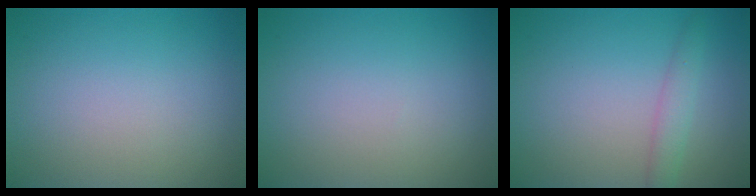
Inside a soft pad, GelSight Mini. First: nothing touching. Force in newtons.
{"total": 0.0}
{"total": 1.8, "press": 1.8, "slide": 0.0}